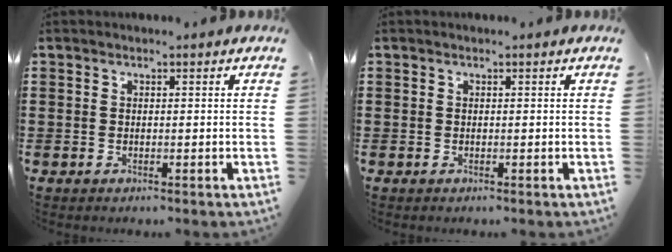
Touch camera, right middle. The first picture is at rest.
{"total": 0.0}